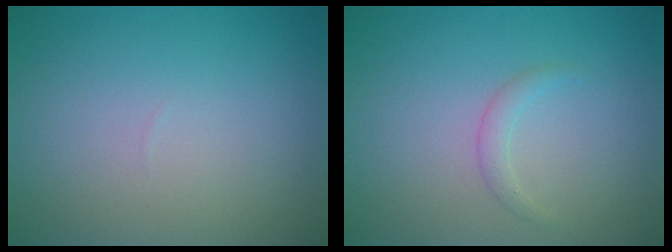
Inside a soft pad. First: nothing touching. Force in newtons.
{"total": 1.0, "press": 1.0, "slide": 0.1}